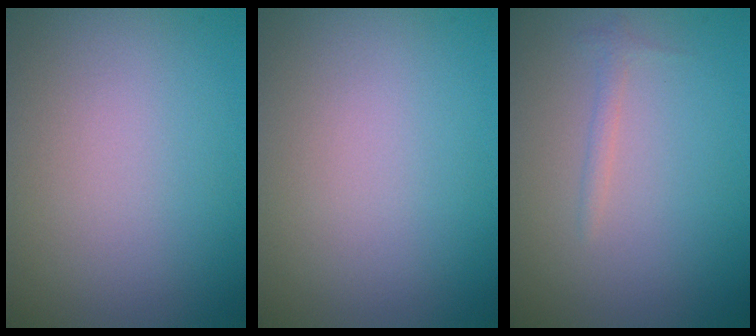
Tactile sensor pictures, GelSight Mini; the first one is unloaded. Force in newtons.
{"total": 0.0}
{"total": 0.8, "press": 0.8, "slide": 0.0}